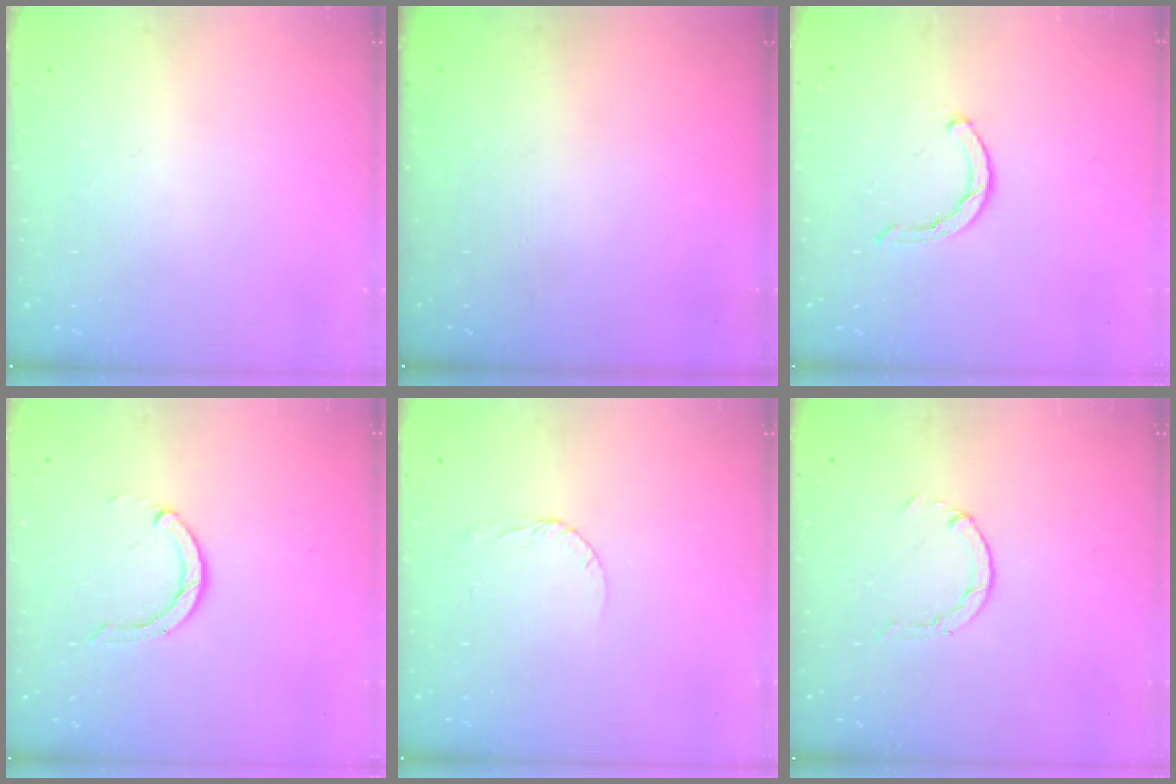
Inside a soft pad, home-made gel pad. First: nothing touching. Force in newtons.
{"total": 0.0}
{"total": 2.3, "press": 2.2, "slide": 0.5}
{"total": 3.6, "press": 3.5, "slide": 0.5}
{"total": 2.6, "press": 2.6, "slide": 0.1}
{"total": 0.6, "press": 0.6, "slide": 0.2}